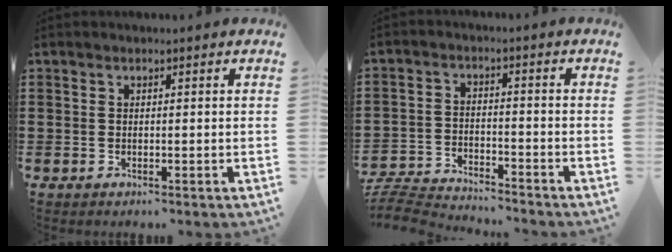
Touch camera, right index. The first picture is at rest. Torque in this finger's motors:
{"motor_torque": [-0.79, 0.58, -0.20, -0.21]}